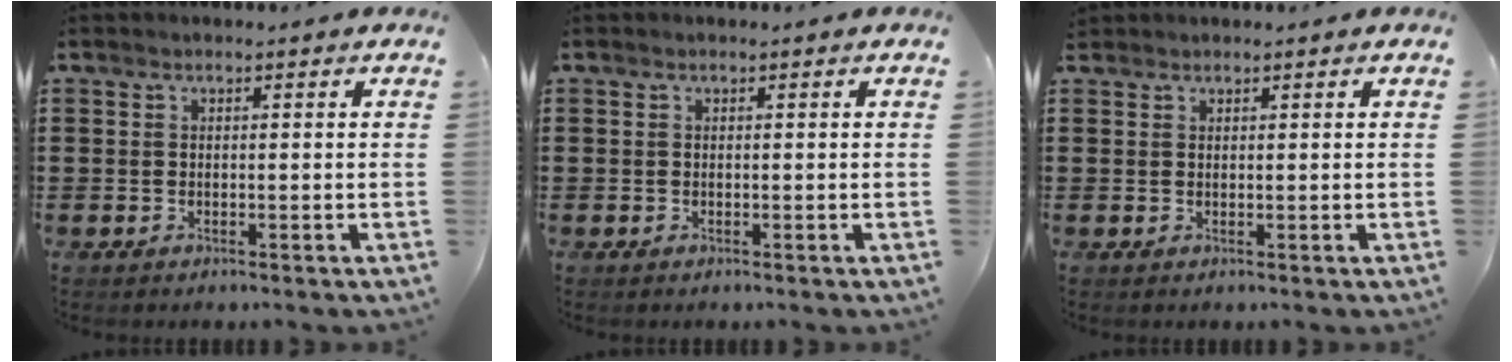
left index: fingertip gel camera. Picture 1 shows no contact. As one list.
[{"total": 0.0}, {"total": 0.6, "force": [0.6, 0.2, 0.0], "torque": [-0.004, 0.002, 0.012]}]